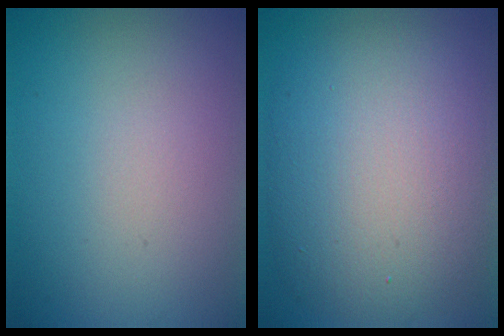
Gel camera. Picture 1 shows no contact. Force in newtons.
{"total": 10.9, "press": 10.9, "slide": 0.6}